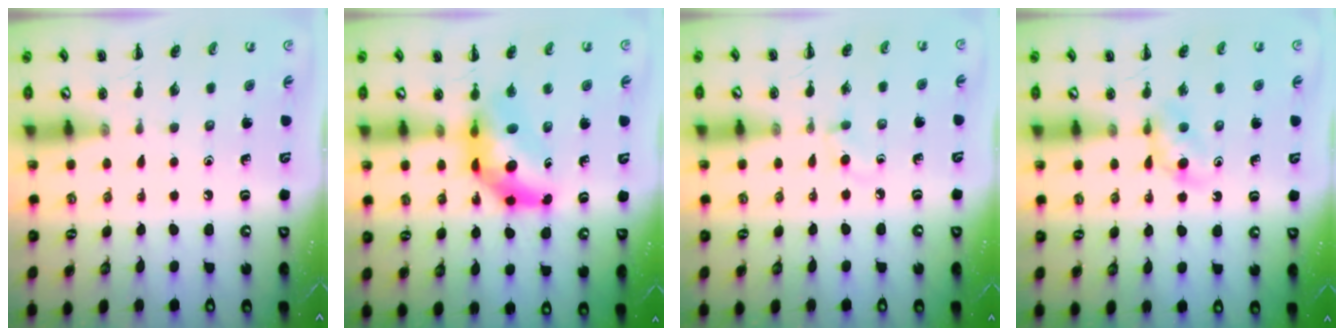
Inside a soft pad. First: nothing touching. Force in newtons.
{"total": 7.6, "press": 7.2, "slide": 2.3}
{"total": 1.9, "press": 1.6, "slide": 1.0}
{"total": 4.6, "press": 4.3, "slide": 1.4}